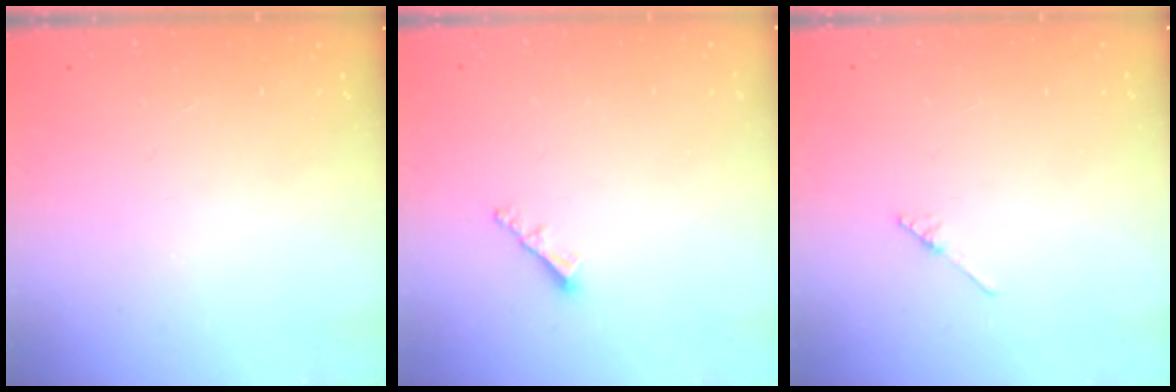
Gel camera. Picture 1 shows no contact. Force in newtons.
{"total": 2.3, "press": 2.3, "slide": 0.1}
{"total": 2.1, "press": 2.1, "slide": 0.1}